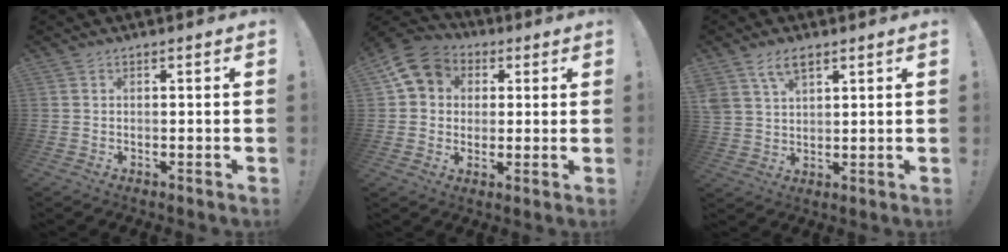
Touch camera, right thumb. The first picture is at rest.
{"total": 10.8, "force": [3.7, 9.1, 4.6], "torque": [-0.064, -0.010, 0.076]}
{"total": 7.2, "force": [4.4, 4.1, 3.9], "torque": [-0.072, -0.009, 0.085]}